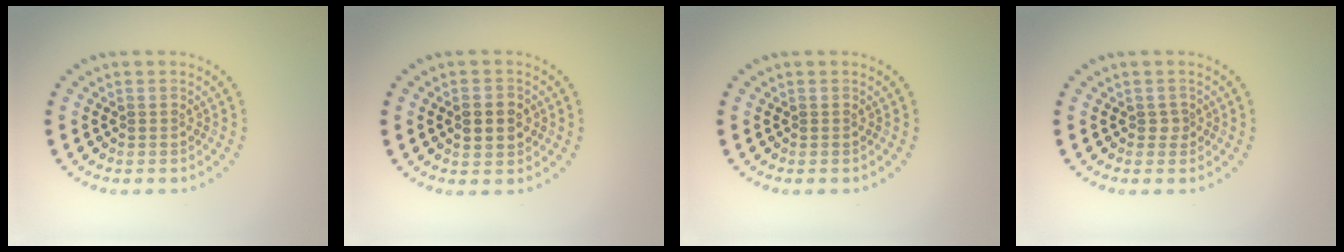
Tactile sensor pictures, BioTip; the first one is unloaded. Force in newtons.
{"total": 2.4, "press": 2.4, "slide": 0.2}
{"total": 0.0}
{"total": 0.9, "press": 0.7, "slide": 0.6}